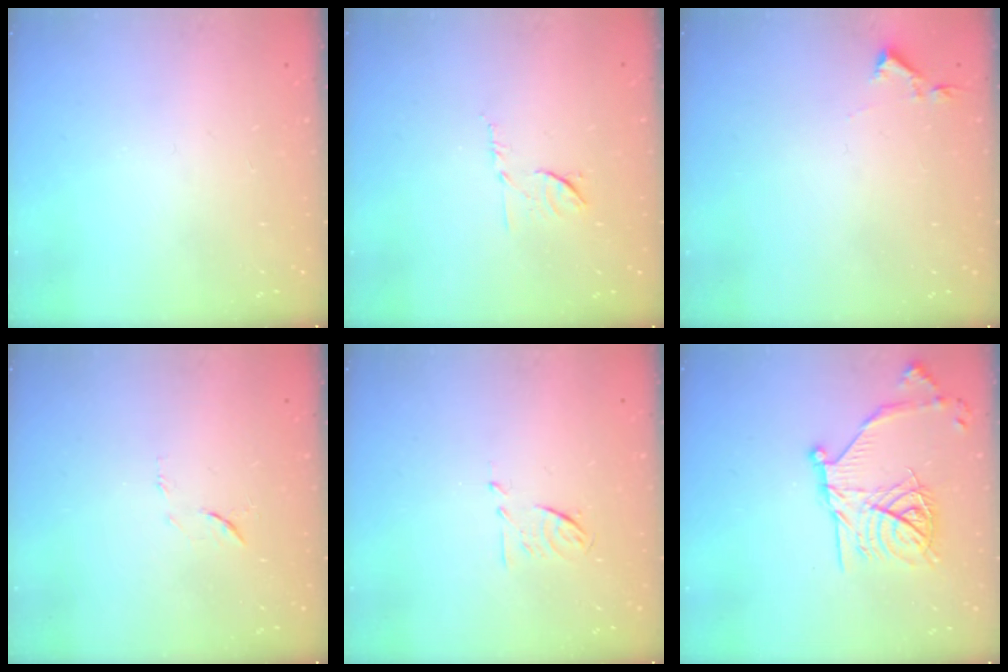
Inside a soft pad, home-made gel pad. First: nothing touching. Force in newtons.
{"total": 6.6, "press": 6.5, "slide": 0.9}
{"total": 2.9, "press": 2.9, "slide": 0.5}
{"total": 6.4, "press": 6.4, "slide": 0.6}
{"total": 6.6, "press": 6.5, "slide": 1.1}
{"total": 19.4, "press": 19.3, "slide": 1.5}